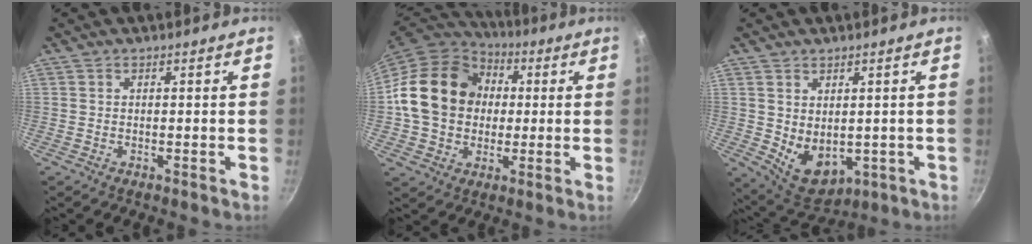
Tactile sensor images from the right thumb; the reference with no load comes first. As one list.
[{"total": 19.6, "force": [1.8, 16.0, 11.2], "torque": [-0.174, 0.029, 0.024]}, {"total": 8.4, "force": [0.2, 5.8, 6.0], "torque": [-0.074, -0.019, 0.029]}]